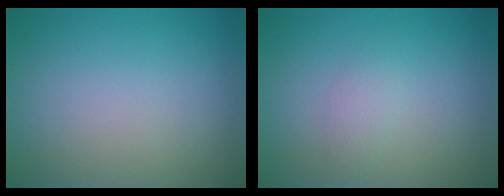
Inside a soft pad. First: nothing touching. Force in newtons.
{"total": 1.2, "press": 1.2, "slide": 0.0}